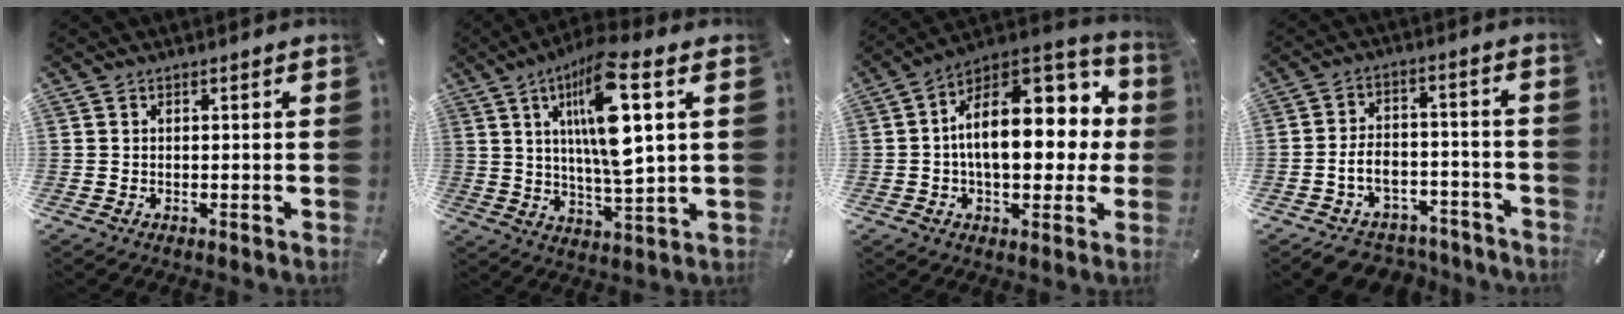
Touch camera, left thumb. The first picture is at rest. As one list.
[{"total": 16.3, "force": [5.6, 4.1, 14.7], "torque": [-0.277, -0.023, 0.081]}, {"total": 21.5, "force": [3.2, 12.8, 16.9], "torque": [-0.235, -0.015, 0.061]}, {"total": 8.0, "force": [-3.9, 6.1, 3.4], "torque": [-0.061, 0.030, -0.065]}]